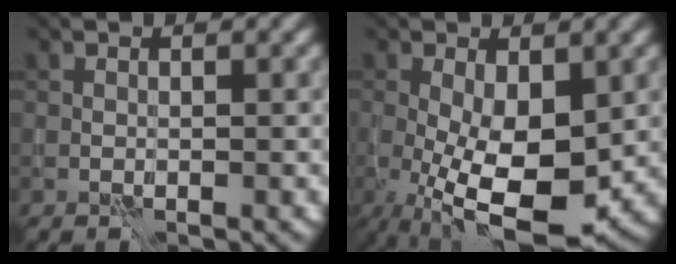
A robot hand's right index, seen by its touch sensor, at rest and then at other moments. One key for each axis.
{"total": 9.6, "fx": -2.1, "fy": 4.1, "fz": 8.5, "tx": -0.149, "ty": -0.018, "tz": -0.034}